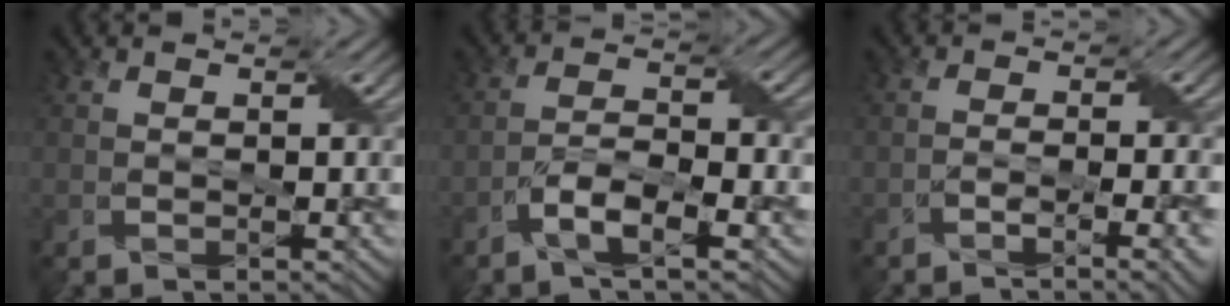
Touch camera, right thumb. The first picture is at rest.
{"total": 5.1, "force": [-3.0, 1.3, 4.0], "torque": [-0.081, 0.006, -0.062]}
{"total": 4.4, "force": [-2.8, 0.7, 3.3], "torque": [-0.058, 0.002, -0.044]}